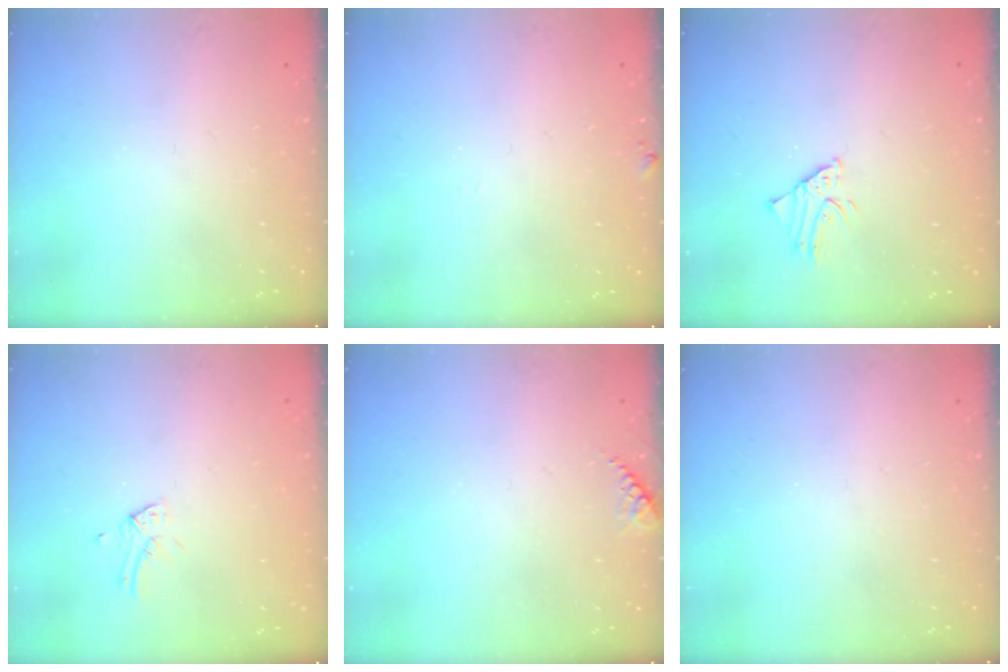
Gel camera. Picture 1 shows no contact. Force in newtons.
{"total": 4.1, "press": 4.0, "slide": 0.3}
{"total": 2.1, "press": 2.1, "slide": 0.1}
{"total": 2.1, "press": 2.1, "slide": 0.1}
{"total": 5.8, "press": 5.7, "slide": 0.7}
{"total": 0.0}